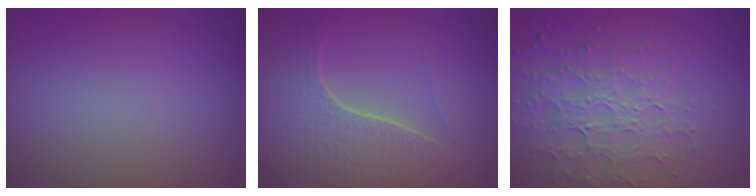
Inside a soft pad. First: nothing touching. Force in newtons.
{"total": 7.1, "press": 5.1, "slide": 5.0}
{"total": 5.5, "press": 4.7, "slide": 2.8}